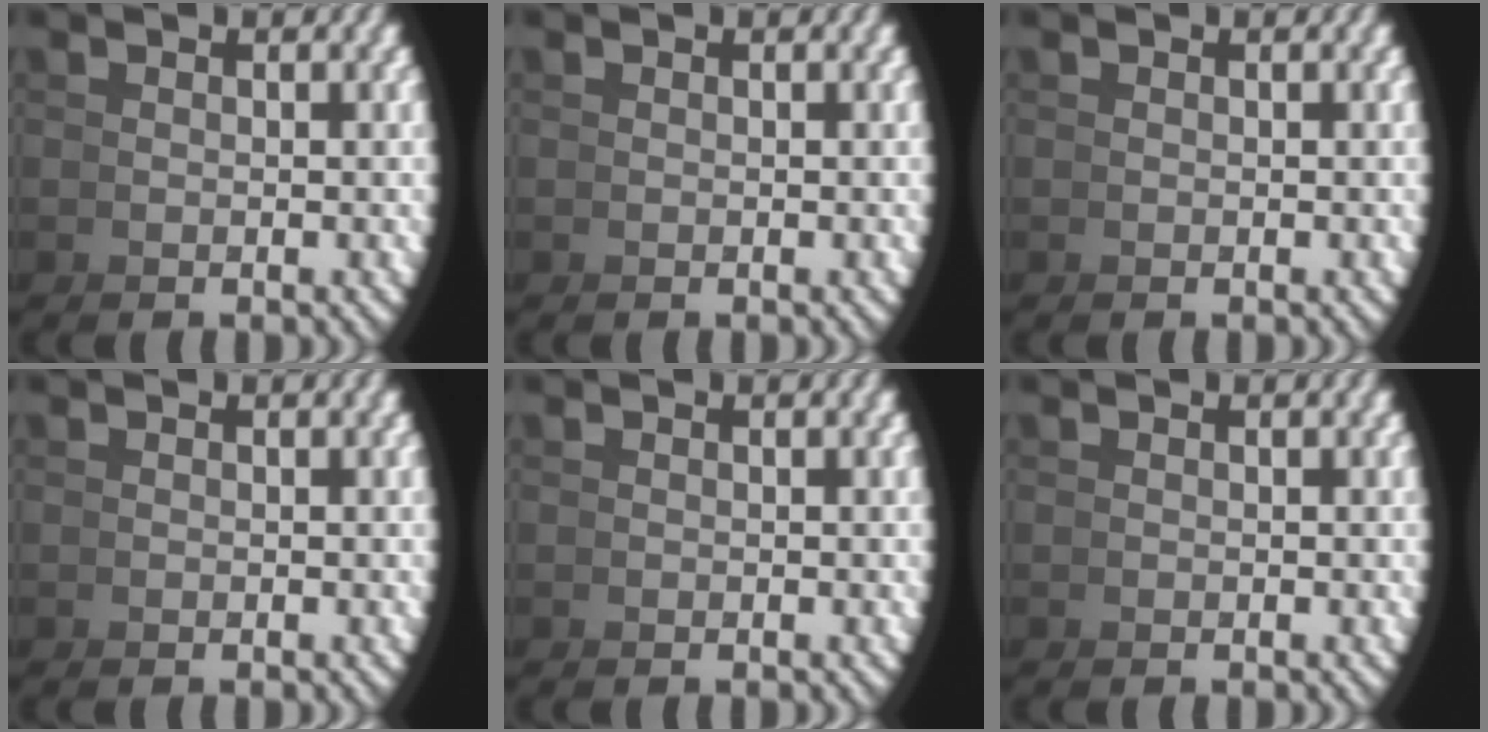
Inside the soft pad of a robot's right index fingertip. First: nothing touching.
{"total": 0.0}
{"total": 0.0}
{"total": 0.0}
{"total": 0.0}
{"total": 0.0}